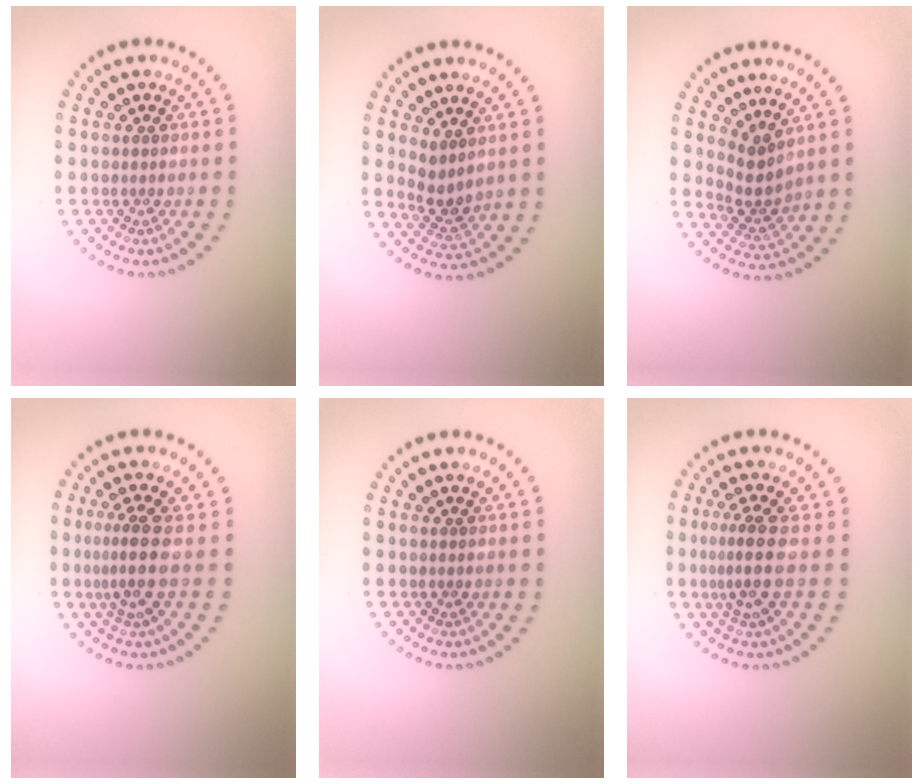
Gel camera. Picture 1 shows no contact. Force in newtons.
{"total": 2.6, "press": 2.0, "slide": 1.6}
{"total": 2.7, "press": 1.9, "slide": 1.9}
{"total": 3.0, "press": 2.1, "slide": 2.2}
{"total": 0.0}
{"total": 3.0, "press": 2.1, "slide": 2.1}